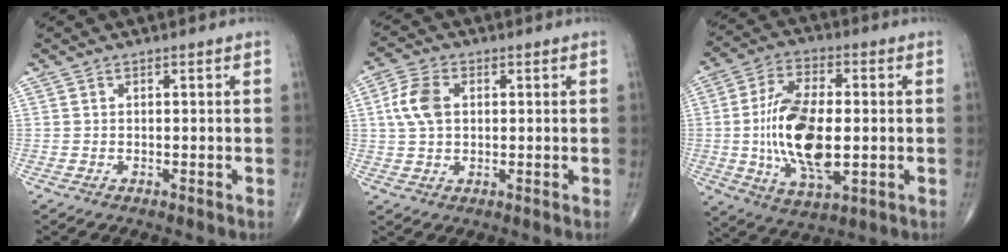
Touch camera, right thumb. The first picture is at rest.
{"total": 6.7, "force": [1.1, 4.4, 4.9], "torque": [-0.104, 0.008, 0.019]}
{"total": 17.5, "force": [-1.1, 8.4, 15.3], "torque": [-0.283, -0.002, -0.016]}